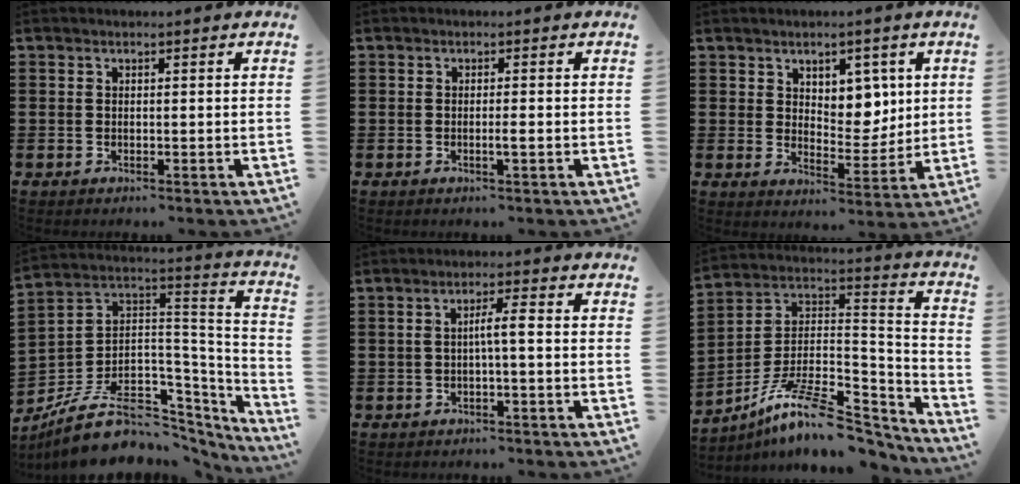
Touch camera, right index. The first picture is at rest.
{"total": 1.5, "force": [-0.5, -0.1, 1.4], "torque": [-0.023, -0.004, -0.009]}
{"total": 5.3, "force": [3.0, 3.7, 2.3], "torque": [-0.037, -0.005, 0.049]}
{"total": 11.8, "force": [-6.2, 7.4, 6.8], "torque": [-0.144, 0.013, -0.099]}
{"total": 3.3, "force": [-0.3, 0.1, 3.3], "torque": [-0.062, 0.001, -0.010]}
{"total": 12.7, "force": [-9.4, 3.6, 7.8], "torque": [-0.146, 0.023, -0.178]}